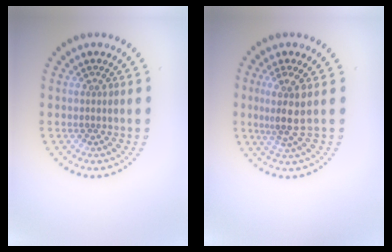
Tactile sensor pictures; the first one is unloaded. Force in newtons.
{"total": 3.0, "press": 2.2, "slide": 2.0}